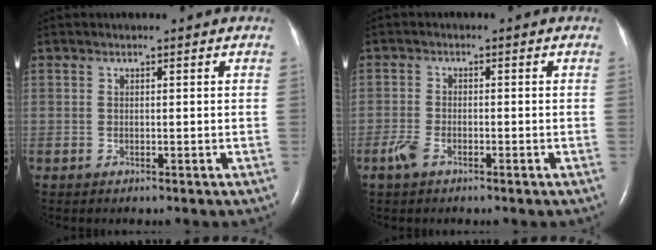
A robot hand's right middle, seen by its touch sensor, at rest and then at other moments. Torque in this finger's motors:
{"motor_torque": [-0.11, 0.02, 0.03, 0.02]}